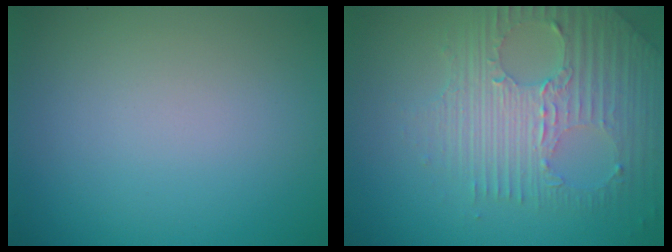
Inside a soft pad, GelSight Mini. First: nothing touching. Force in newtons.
{"total": 6.5, "press": 4.5, "slide": 4.7}